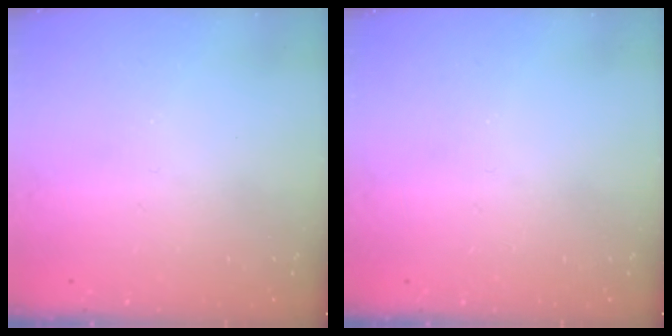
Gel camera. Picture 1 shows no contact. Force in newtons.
{"total": 0.0}